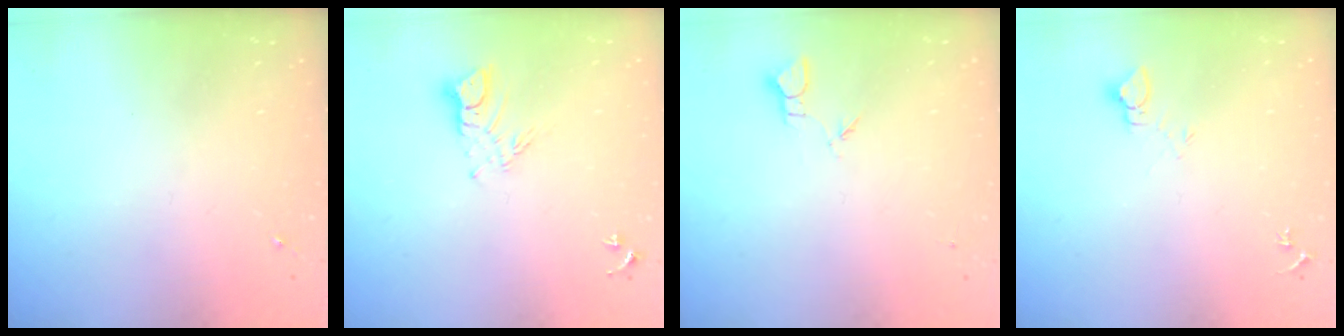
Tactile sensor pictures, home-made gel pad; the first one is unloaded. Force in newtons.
{"total": 6.7, "press": 6.7, "slide": 0.6}
{"total": 2.4, "press": 2.4, "slide": 0.2}
{"total": 3.7, "press": 3.7, "slide": 0.3}